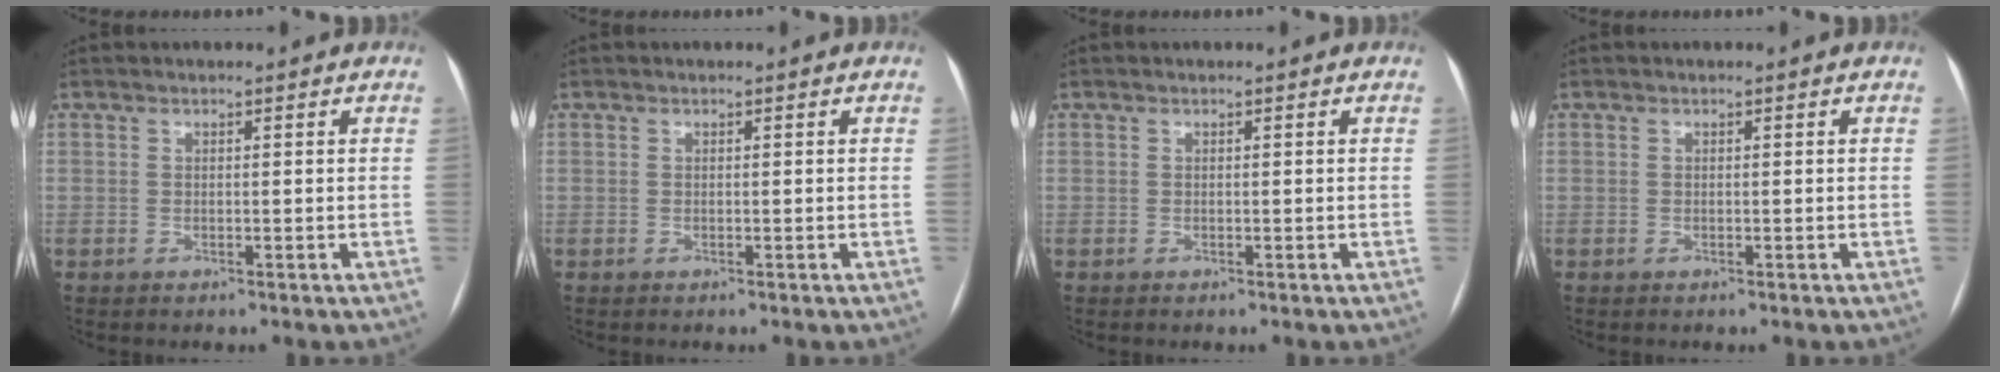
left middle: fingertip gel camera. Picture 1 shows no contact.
{"total": 0.0}
{"total": 0.0}
{"total": 0.0}